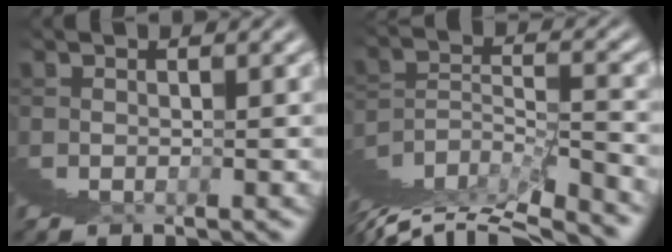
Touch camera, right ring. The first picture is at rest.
{"total": 2.9, "force": [-0.1, 0.8, 2.8], "torque": [-0.015, 0.015, -0.012]}